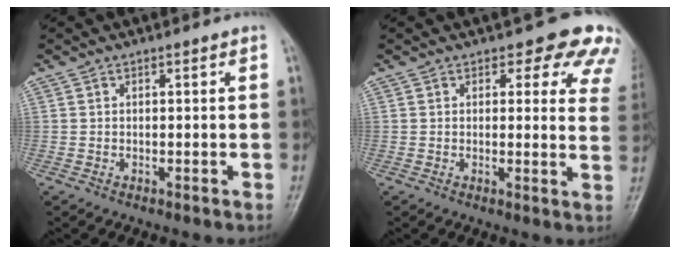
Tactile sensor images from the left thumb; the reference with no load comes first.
{"total": 10.4, "force": [8.0, 4.6, 4.8], "torque": [0.003, -0.034, 0.062]}